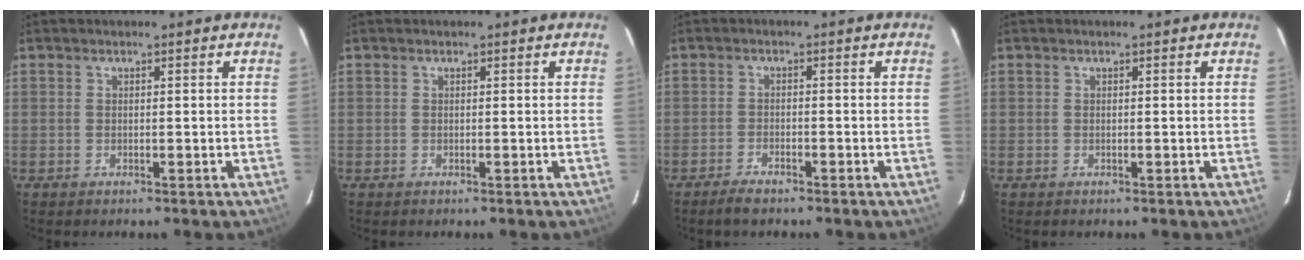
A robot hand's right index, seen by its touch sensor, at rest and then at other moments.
{"total": 0.0}
{"total": 3.0, "force": [-2.5, 0.8, 1.4], "torque": [-0.043, -0.002, -0.050]}
{"total": 0.0}